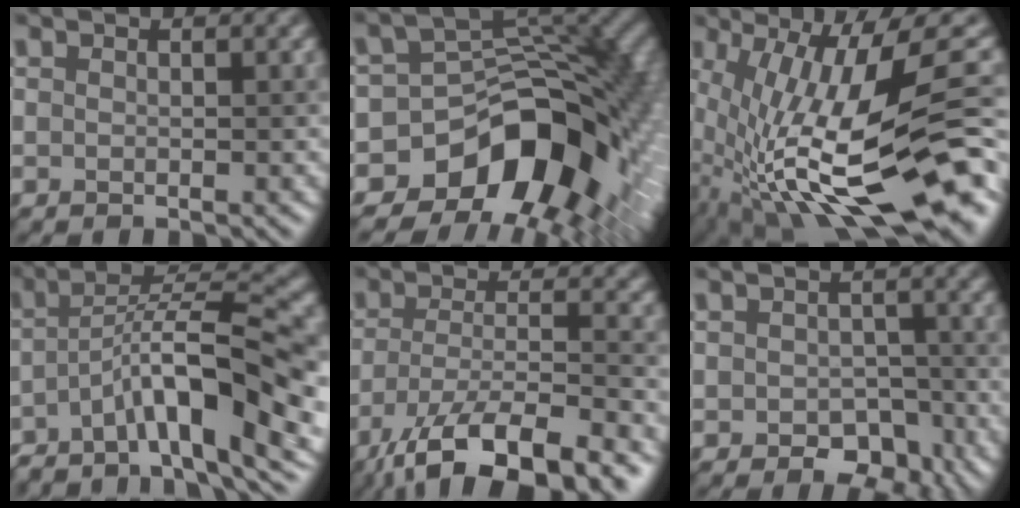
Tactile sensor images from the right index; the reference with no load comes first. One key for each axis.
{"total": 12.3, "fx": -5.2, "fy": 8.3, "fz": 7.5, "tx": -0.091, "ty": 0.005, "tz": -0.093}
{"total": 17.3, "fx": -2.4, "fy": 5.4, "fz": 16.2, "tx": -0.287, "ty": -0.007, "tz": -0.028}
{"total": 11.7, "fx": -4.6, "fy": 3.2, "fz": 10.3, "tx": -0.155, "ty": 0.008, "tz": -0.083}
{"total": 11.2, "fx": -7.2, "fy": 3.8, "fz": 7.7, "tx": -0.145, "ty": -0.010, "tz": -0.128}
{"total": 3.9, "fx": -1.6, "fy": 2.7, "fz": 2.4, "tx": -0.027, "ty": -0.009, "tz": -0.025}